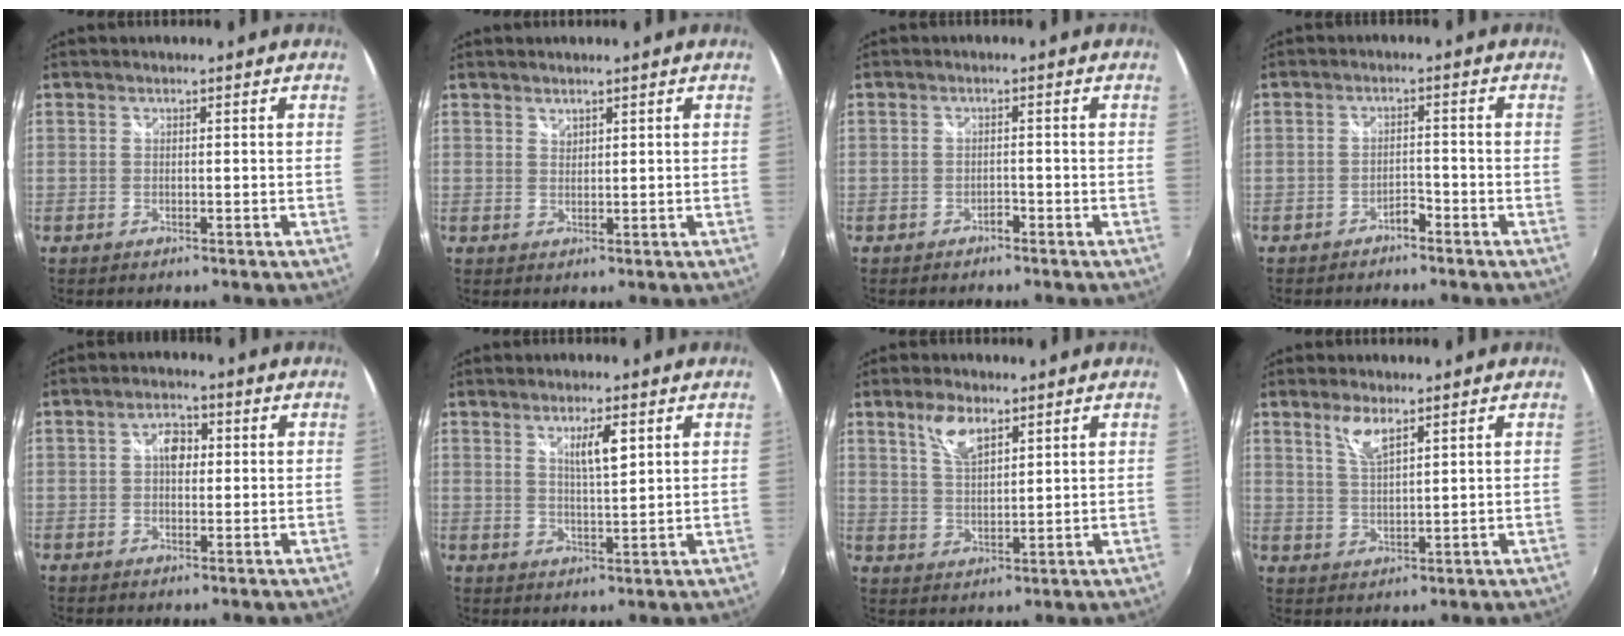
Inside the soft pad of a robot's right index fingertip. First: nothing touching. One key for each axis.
{"total": 1.2, "fx": 1.1, "fy": 0.4, "fz": 0.2, "tx": -0.001, "ty": 0.001, "tz": 0.020}
{"total": 1.1, "fx": -1.0, "fy": 0.5, "fz": 0.3, "tx": -0.008, "ty": 0.001, "tz": -0.017}
{"total": 2.1, "fx": -1.9, "fy": 0.6, "fz": 0.8, "tx": -0.015, "ty": 0.003, "tz": -0.033}
{"total": 3.7, "fx": 0.4, "fy": 2.5, "fz": 2.7, "tx": -0.042, "ty": 0.011, "tz": 0.004}
{"total": 4.8, "fx": 2.2, "fy": 1.0, "fz": 4.2, "tx": -0.070, "ty": -0.004, "tz": 0.039}
{"total": 6.1, "fx": 3.7, "fy": 2.5, "fz": 4.1, "tx": -0.077, "ty": 0.006, "tz": 0.072}
{"total": 4.6, "fx": 3.0, "fy": 1.2, "fz": 3.3, "tx": -0.065, "ty": -0.002, "tz": 0.058}